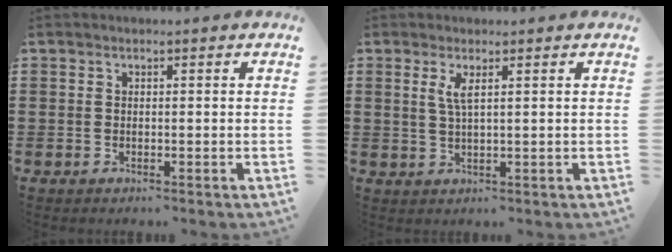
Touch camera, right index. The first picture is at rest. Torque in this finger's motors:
{"motor_torque": [0.33, -0.23, 0.20, 0.08]}